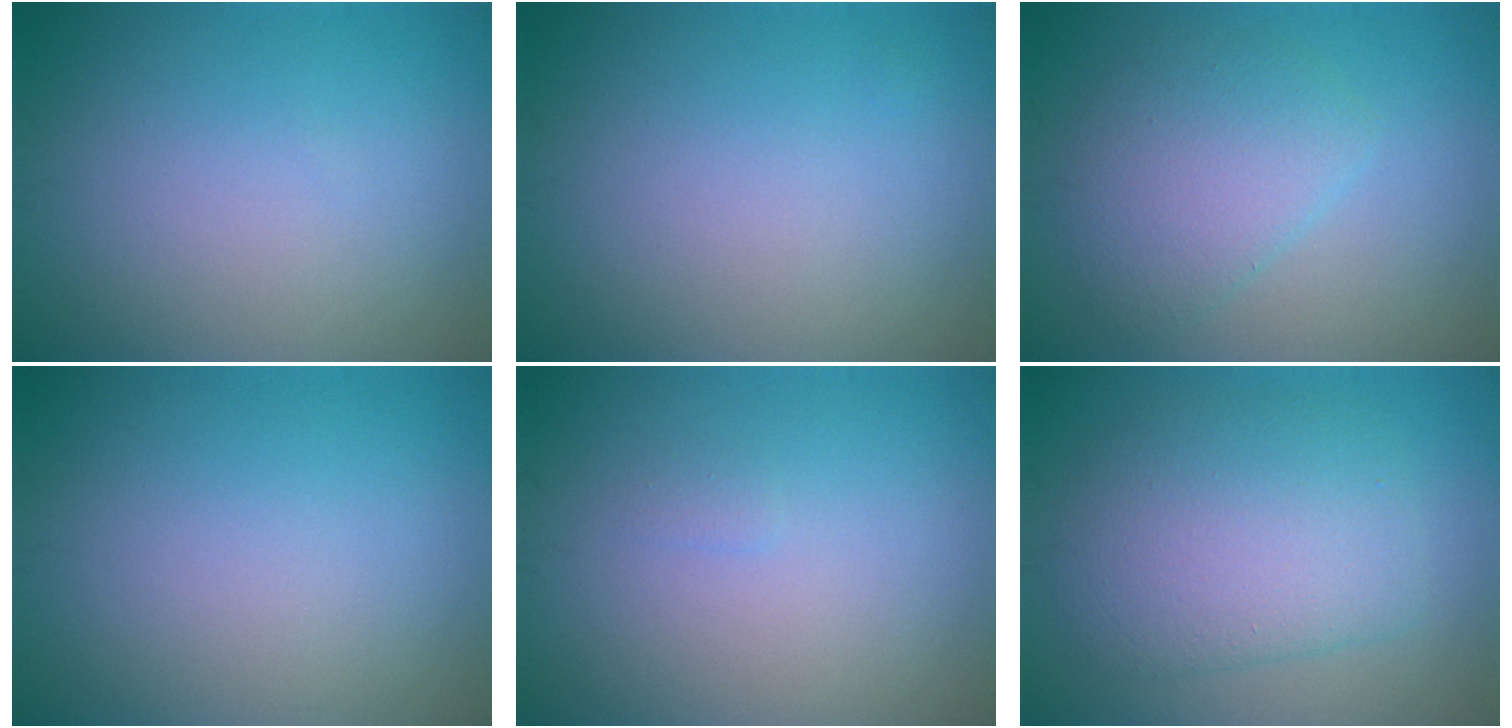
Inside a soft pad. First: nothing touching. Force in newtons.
{"total": 0.0}
{"total": 3.9, "press": 3.9, "slide": 0.3}
{"total": 0.0}
{"total": 0.5, "press": 0.5, "slide": 0.1}
{"total": 6.0, "press": 6.0, "slide": 0.2}